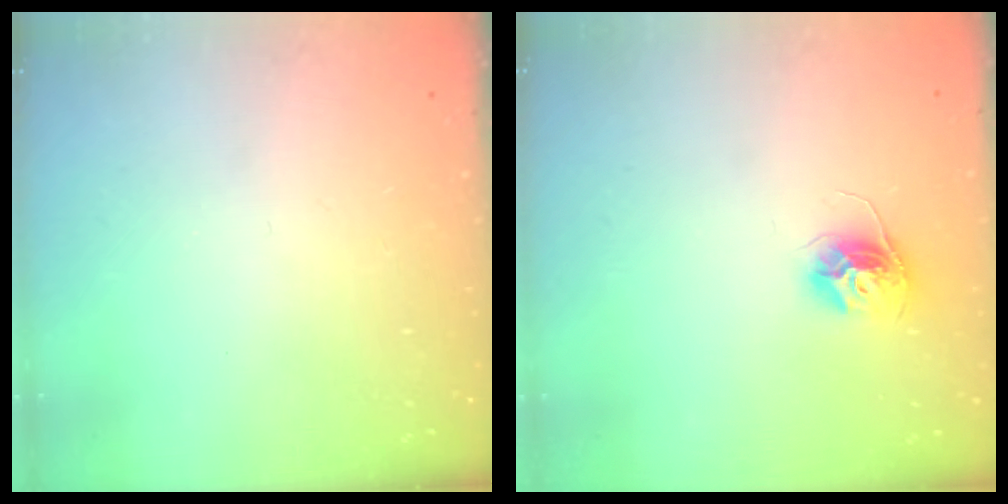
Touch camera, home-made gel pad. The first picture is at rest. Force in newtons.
{"total": 10.8, "press": 10.8, "slide": 0.8}